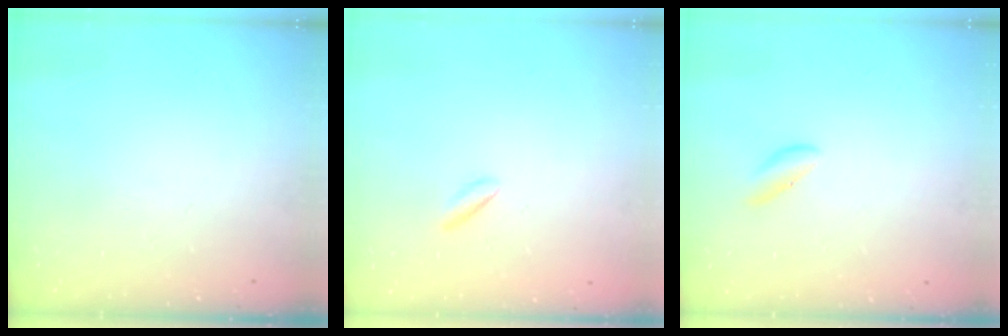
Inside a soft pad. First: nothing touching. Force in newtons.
{"total": 0.8, "press": 0.6, "slide": 0.6}
{"total": 2.8, "press": 2.7, "slide": 0.8}